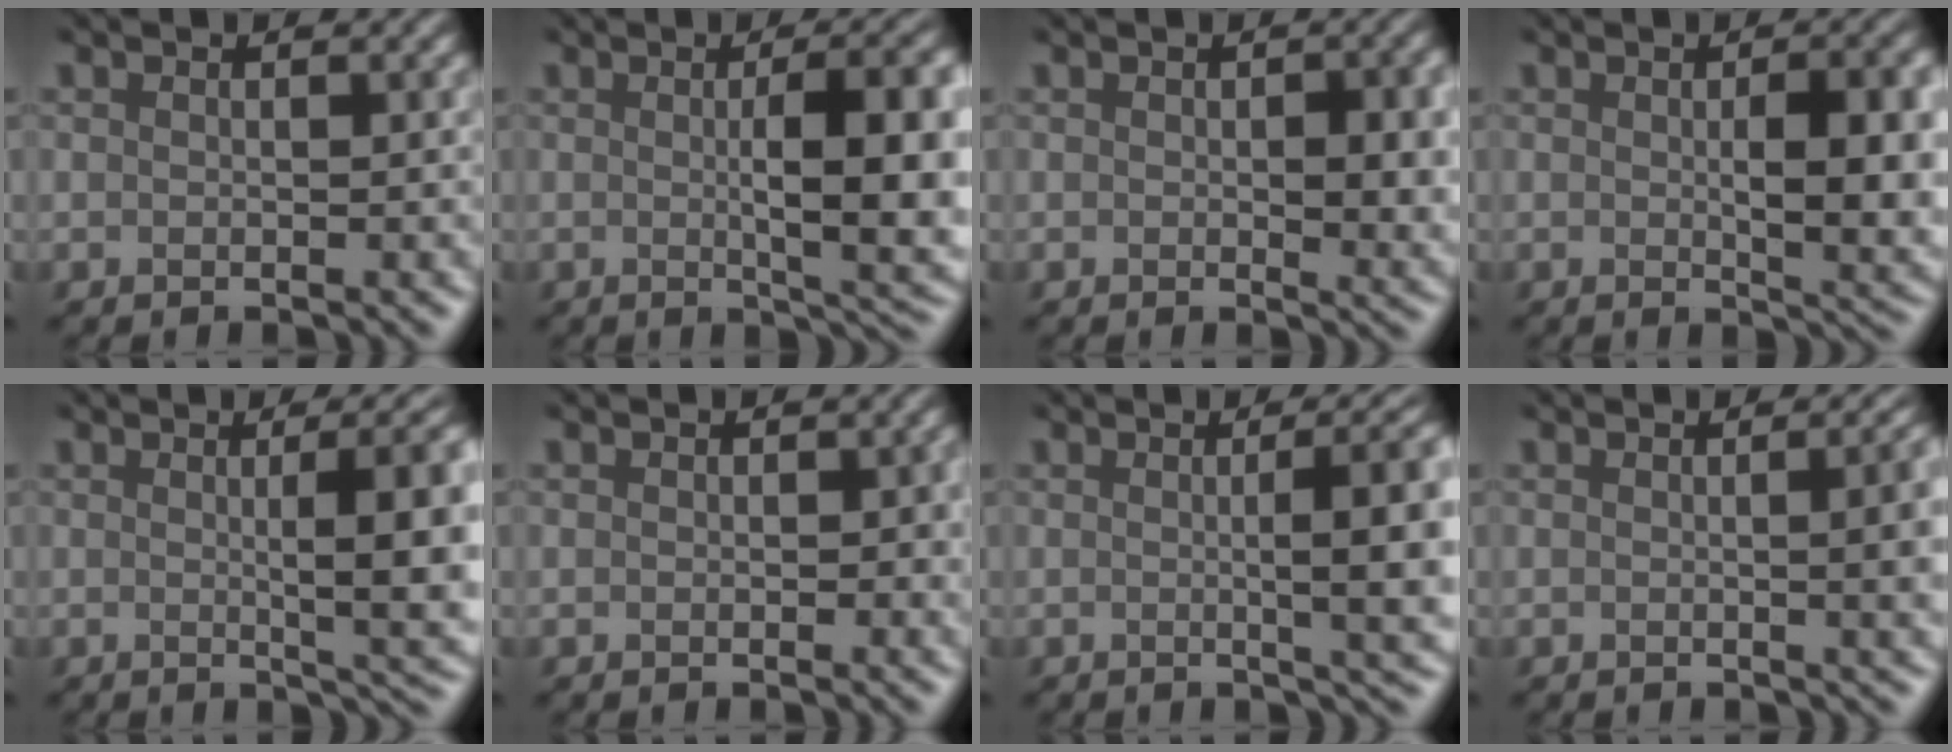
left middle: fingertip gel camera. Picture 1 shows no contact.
{"total": 8.5, "force": [0.0, 2.0, 8.3], "torque": [-0.103, 0.009, 0.012]}
{"total": 3.2, "force": [-0.1, 0.6, 3.1], "torque": [-0.061, 0.001, 0.012]}
{"total": 5.6, "force": [-0.1, 1.1, 5.5], "torque": [-0.088, 0.000, 0.016]}
{"total": 8.6, "force": [0.4, 1.9, 8.4], "torque": [-0.090, 0.020, 0.011]}
{"total": 0.6, "force": [-0.2, -0.1, 0.6], "torque": [-0.016, 0.005, 0.009]}
{"total": 7.8, "force": [0.3, 2.0, 7.6], "torque": [-0.076, 0.021, 0.010]}
{"total": 6.0, "force": [0.0, 2.6, 5.4], "torque": [-0.031, 0.024, -0.005]}